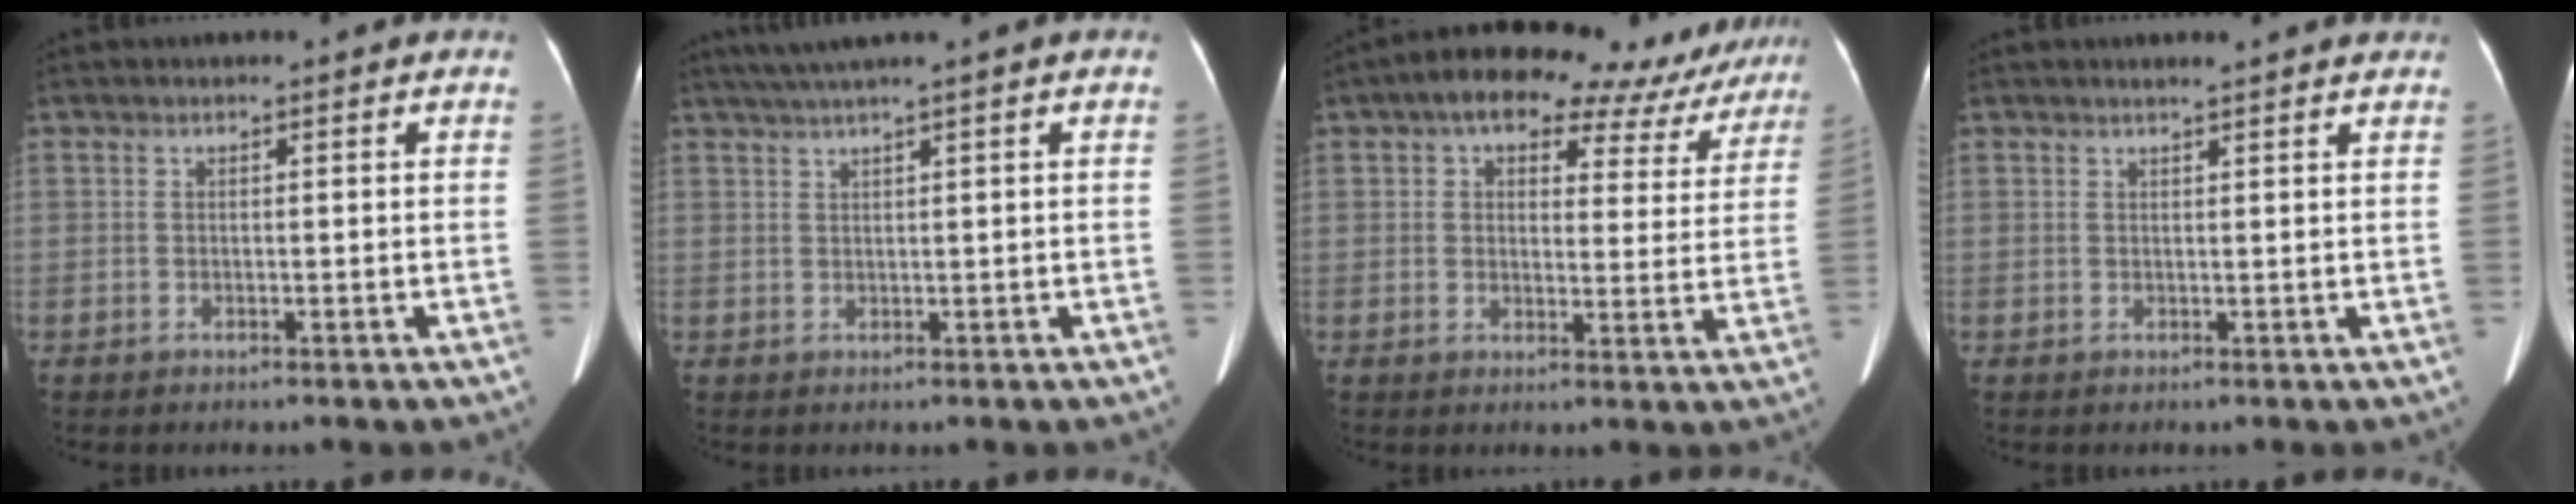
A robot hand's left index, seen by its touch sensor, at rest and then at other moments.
{"total": 3.8, "force": [2.5, -0.9, 2.7], "torque": [-0.057, 0.016, 0.052]}
{"total": 14.9, "force": [11.2, 7.1, 6.8], "torque": [-0.071, 0.039, 0.125]}
{"total": 4.5, "force": [4.1, 0.3, 1.9], "torque": [-0.025, 0.014, 0.041]}